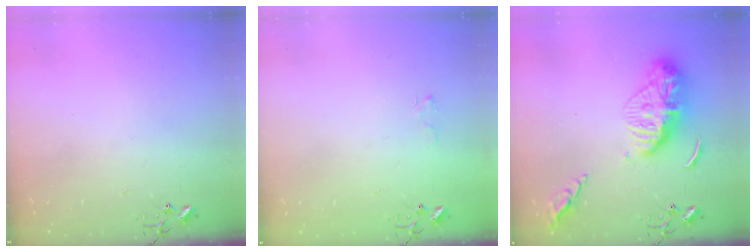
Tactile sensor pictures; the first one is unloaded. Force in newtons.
{"total": 4.4, "press": 4.4, "slide": 0.6}
{"total": 15.4, "press": 15.3, "slide": 1.3}